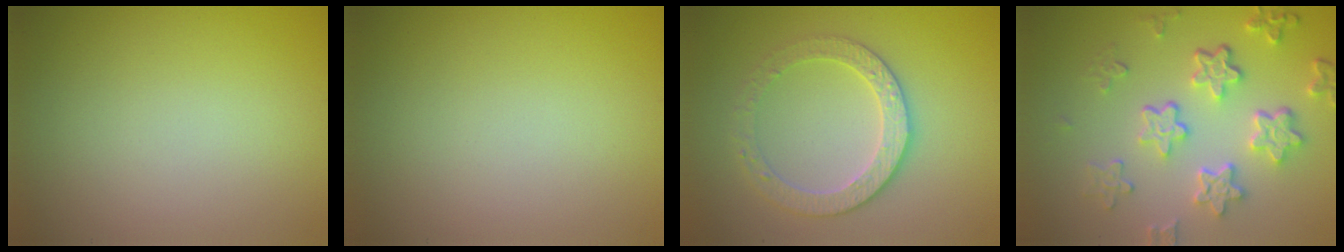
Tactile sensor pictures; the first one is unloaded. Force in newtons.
{"total": 0.0}
{"total": 3.4, "press": 3.3, "slide": 0.6}
{"total": 5.4, "press": 4.2, "slide": 3.4}